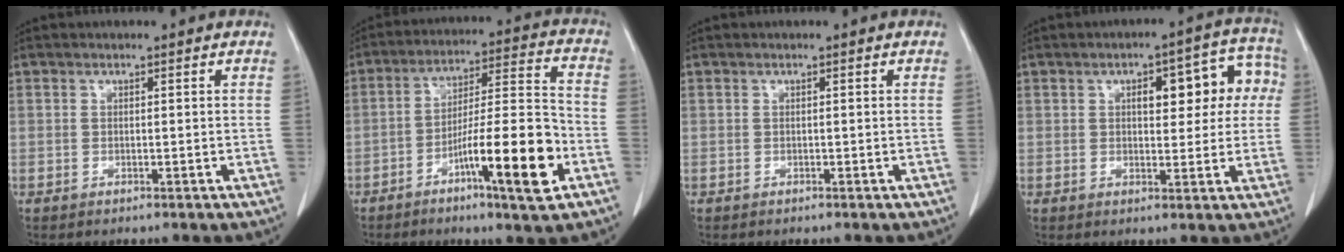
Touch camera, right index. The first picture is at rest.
{"total": 14.6, "force": [-6.3, 1.1, 13.1], "torque": [-0.214, 0.003, -0.102]}
{"total": 0.0}
{"total": 10.1, "force": [2.3, 4.2, 8.8], "torque": [-0.099, 0.038, 0.027]}